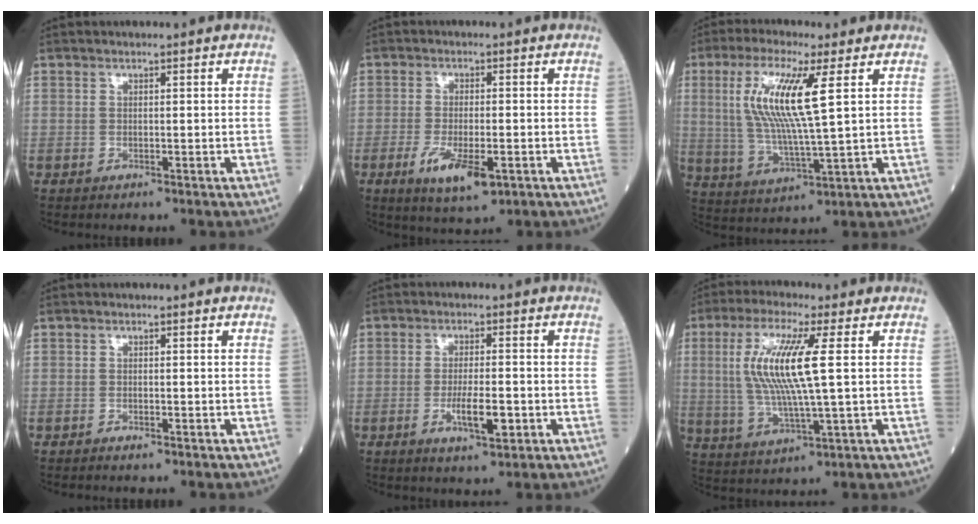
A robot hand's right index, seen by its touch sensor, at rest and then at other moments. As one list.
[{"total": 6.8, "force": [-2.8, 1.9, 6.0], "torque": [-0.115, -0.014, -0.038]}, {"total": 12.1, "force": [3.3, 0.7, 11.6], "torque": [-0.248, -0.001, 0.062]}, {"total": 0.6, "force": [-0.5, 0.1, 0.3], "torque": [-0.005, 0.001, -0.009]}, {"total": 5.2, "force": [-1.7, 1.0, 4.8], "torque": [-0.088, -0.004, -0.026]}, {"total": 11.5, "force": [2.0, 0.6, 11.3], "torque": [-0.242, 0.001, 0.037]}]